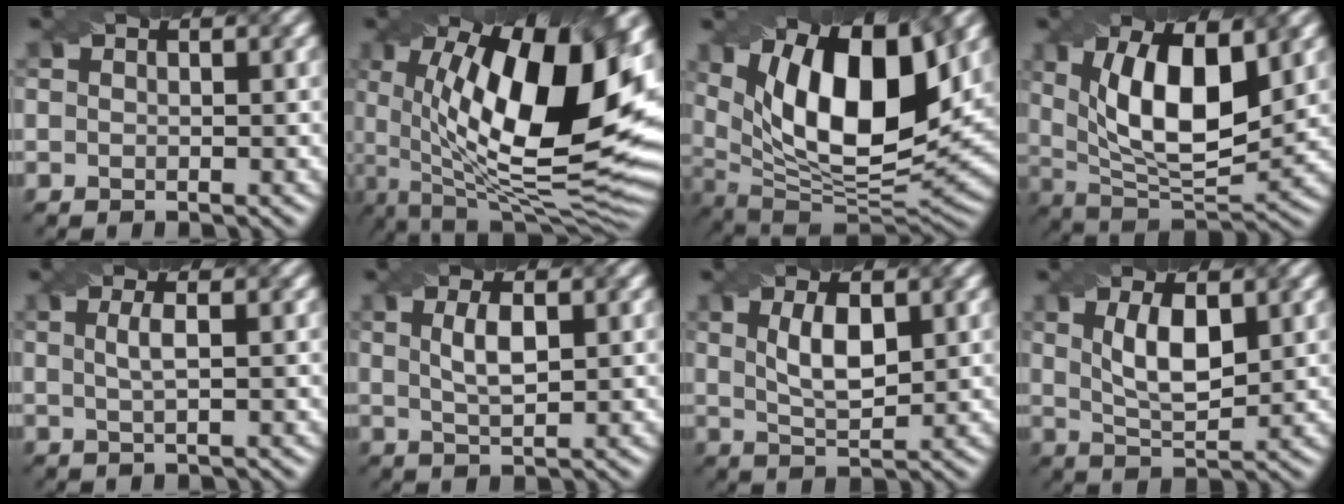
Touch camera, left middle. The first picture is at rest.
{"total": 18.0, "force": [3.1, 6.9, 16.3], "torque": [-0.243, 0.009, 0.047]}
{"total": 14.7, "force": [4.7, 6.3, 12.4], "torque": [-0.199, 0.001, 0.077]}
{"total": 11.0, "force": [2.6, 4.6, 9.6], "torque": [-0.156, -0.005, 0.042]}
{"total": 1.7, "force": [0.1, 0.4, 1.7], "torque": [-0.029, 0.003, 0.002]}
{"total": 2.7, "force": [0.5, 0.8, 2.5], "torque": [-0.049, 0.002, 0.013]}
{"total": 3.8, "force": [0.9, 1.5, 3.3], "torque": [-0.068, 0.000, 0.020]}
{"total": 4.6, "force": [1.1, 1.9, 4.1], "torque": [-0.085, -0.002, 0.025]}